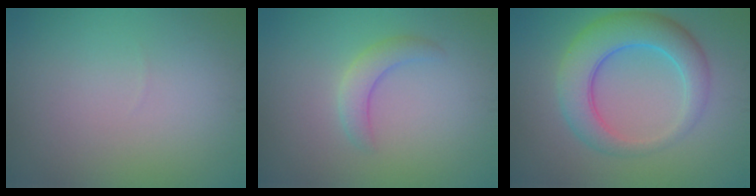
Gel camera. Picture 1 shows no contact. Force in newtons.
{"total": 2.3, "press": 2.2, "slide": 0.2}
{"total": 6.6, "press": 6.6, "slide": 0.2}